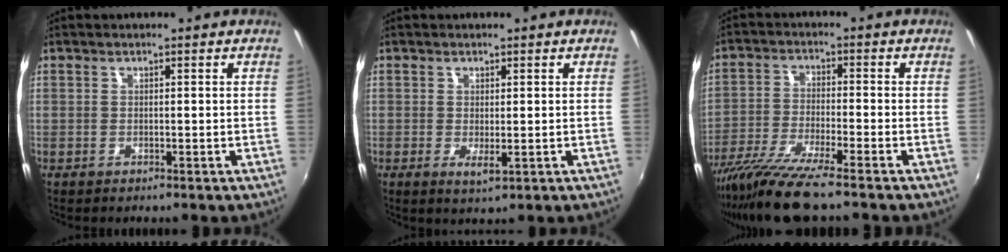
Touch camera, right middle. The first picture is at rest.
{"total": 2.3, "force": [-0.2, 0.5, 2.2], "torque": [-0.038, -0.008, -0.001]}
{"total": 11.4, "force": [-9.3, -0.1, 6.5], "torque": [-0.137, -0.038, -0.172]}